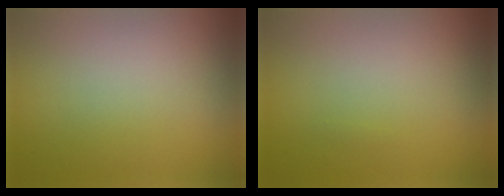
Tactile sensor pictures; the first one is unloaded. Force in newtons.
{"total": 0.0}